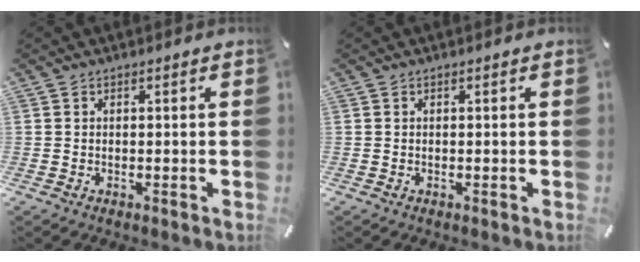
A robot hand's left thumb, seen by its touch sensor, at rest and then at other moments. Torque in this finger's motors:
{"motor_torque": [-0.01, 0.00, -0.02, -0.01, 0.00]}